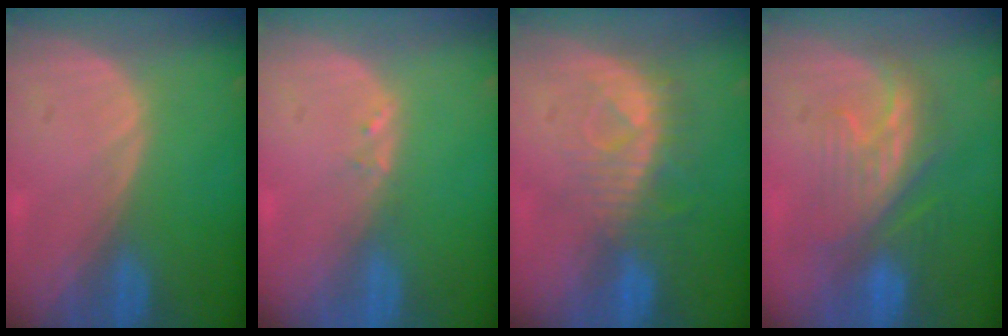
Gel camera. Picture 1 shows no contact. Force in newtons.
{"total": 1.0, "press": 1.0, "slide": 0.2}
{"total": 8.2, "press": 7.4, "slide": 3.6}
{"total": 8.2, "press": 8.0, "slide": 1.6}